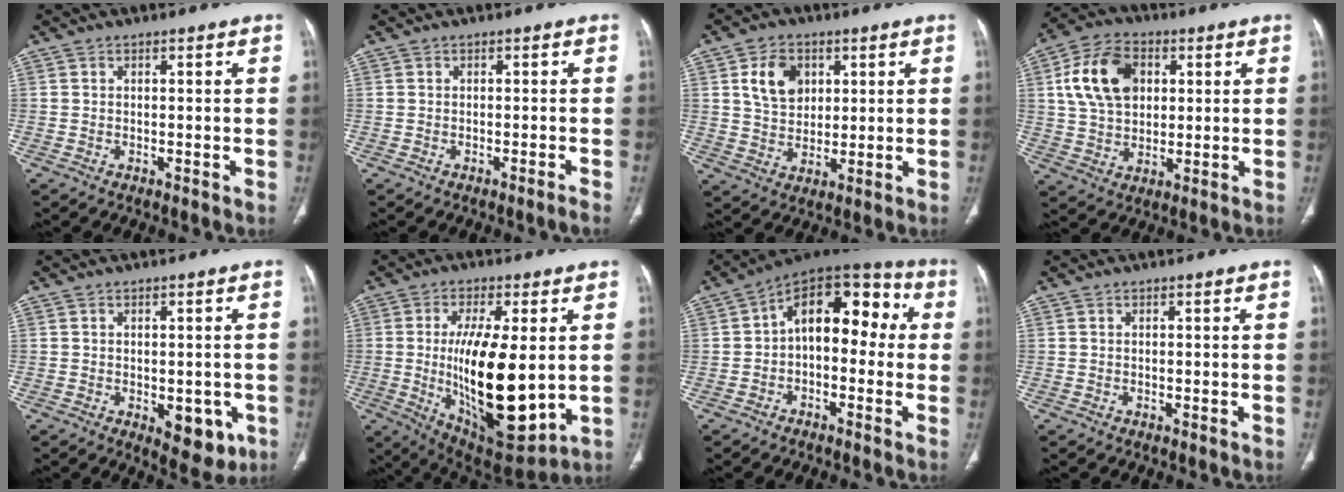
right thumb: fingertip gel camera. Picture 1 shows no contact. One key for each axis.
{"total": 1.3, "fx": -1.0, "fy": -0.4, "fz": 0.7, "tx": -0.017, "ty": 0.008, "tz": -0.011}
{"total": 8.7, "fx": 3.0, "fy": 6.4, "fz": 5.0, "tx": -0.061, "ty": -0.012, "tz": 0.058}
{"total": 13.8, "fx": 3.5, "fy": 9.7, "fz": 9.2, "tx": -0.149, "ty": 0.007, "tz": 0.061}
{"total": 7.5, "fx": -2.2, "fy": 4.1, "fz": 5.9, "tx": -0.047, "ty": -0.004, "tz": -0.015}
{"total": 21.0, "fx": -0.5, "fy": 7.7, "fz": 19.5, "tx": -0.323, "ty": -0.032, "tz": 0.012}
{"total": 14.8, "fx": 0.6, "fy": 8.9, "fz": 11.8, "tx": -0.126, "ty": 0.056, "tz": -0.009}
{"total": 0.0}